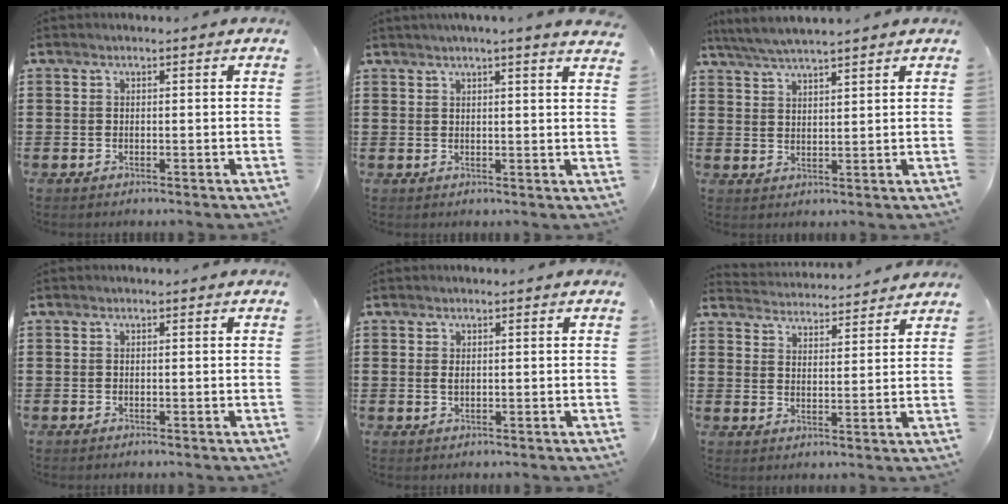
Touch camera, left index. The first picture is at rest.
{"total": 2.4, "force": [2.1, -0.6, 1.1], "torque": [-0.024, -0.006, 0.038]}
{"total": 4.0, "force": [3.7, 0.0, 1.5], "torque": [-0.039, -0.010, 0.067]}
{"total": 0.0}
{"total": 1.1, "force": [0.2, 0.4, 1.0], "torque": [-0.020, 0.003, 0.003]}
{"total": 3.8, "force": [3.8, -0.2, -0.3], "torque": [-0.012, -0.025, 0.066]}